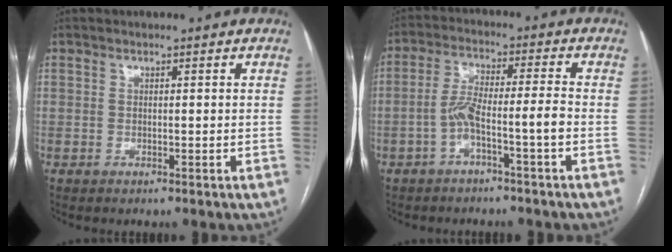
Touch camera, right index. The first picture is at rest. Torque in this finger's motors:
{"motor_torque": [1.05, -0.45, 0.54, 0.13]}